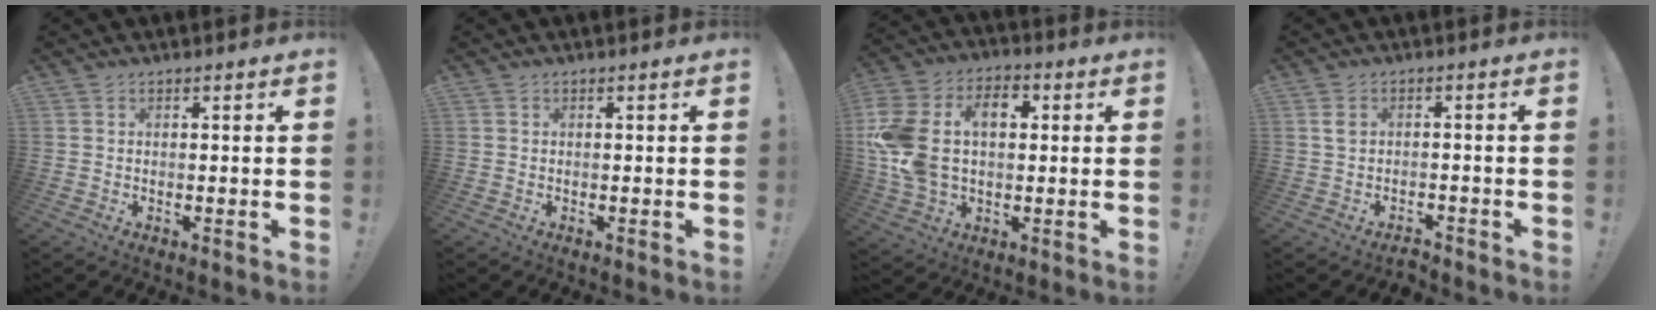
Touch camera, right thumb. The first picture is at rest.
{"total": 0.0}
{"total": 18.9, "force": [3.4, 13.0, 13.4], "torque": [-0.271, 0.002, 0.061]}
{"total": 2.5, "force": [-1.2, 1.7, 1.3], "torque": [-0.023, 0.007, -0.023]}